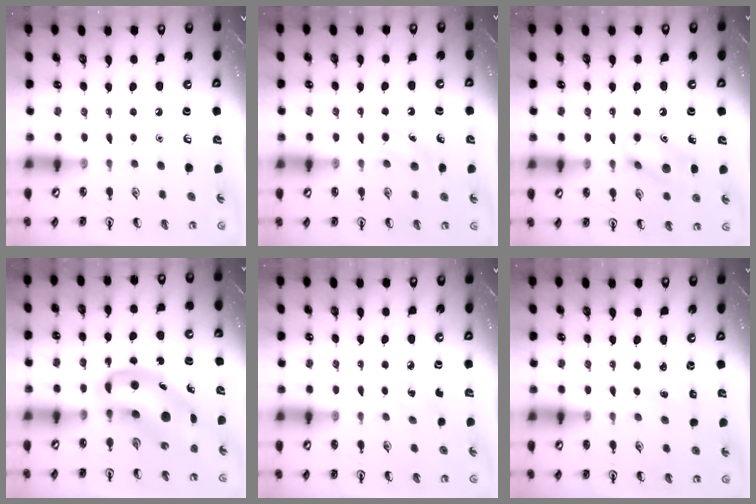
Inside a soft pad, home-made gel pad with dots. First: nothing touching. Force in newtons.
{"total": 6.1, "press": 5.8, "slide": 1.6}
{"total": 11.7, "press": 11.6, "slide": 0.9}
{"total": 12.7, "press": 12.1, "slide": 3.8}
{"total": 2.4, "press": 2.3, "slide": 0.9}
{"total": 1.6, "press": 1.5, "slide": 0.6}